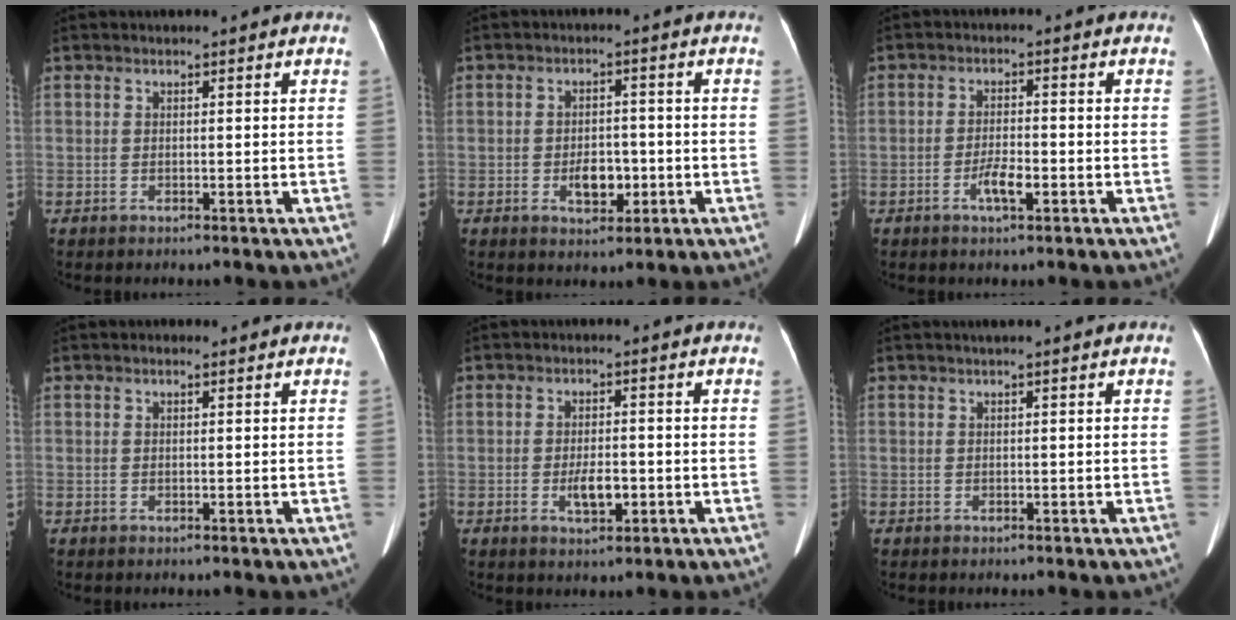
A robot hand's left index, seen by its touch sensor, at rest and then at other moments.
{"total": 4.7, "force": [-1.4, 2.8, 3.4], "torque": [-0.055, 0.006, -0.019]}
{"total": 3.5, "force": [-1.6, 0.8, 3.0], "torque": [-0.056, 0.002, -0.031]}
{"total": 0.6, "force": [0.4, 0.3, 0.3], "torque": [-0.010, 0.002, 0.004]}
{"total": 3.9, "force": [-1.2, 1.6, 3.4], "torque": [-0.062, 0.001, -0.019]}
{"total": 0.7, "force": [0.4, -0.2, 0.5], "torque": [-0.014, 0.006, 0.009]}